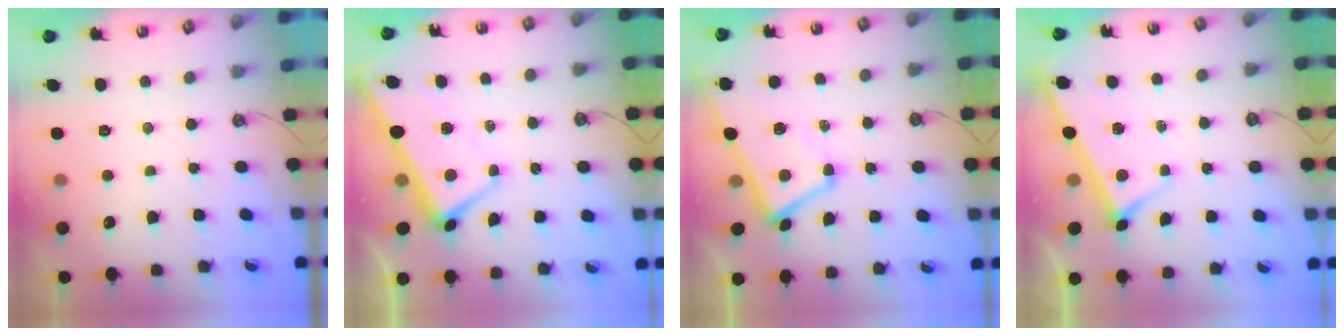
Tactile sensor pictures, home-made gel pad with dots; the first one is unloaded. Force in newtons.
{"total": 1.5, "press": 1.4, "slide": 0.7}
{"total": 1.1, "press": 0.7, "slide": 0.9}
{"total": 3.8, "press": 3.7, "slide": 0.3}